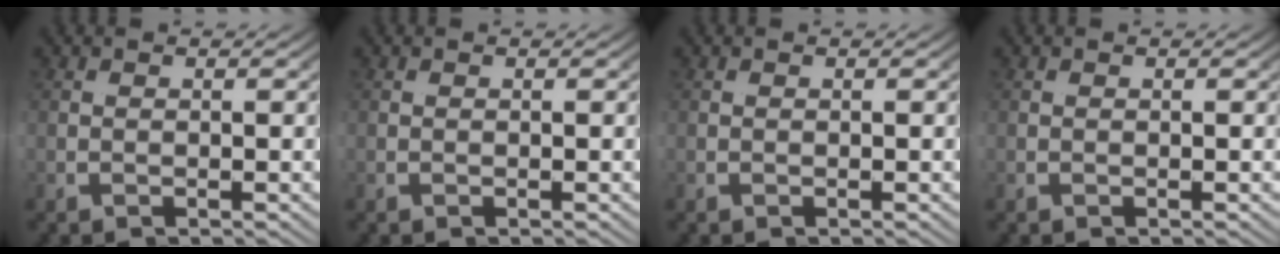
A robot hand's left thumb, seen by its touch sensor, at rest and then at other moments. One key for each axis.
{"total": 0.0}
{"total": 0.0}
{"total": 0.0}